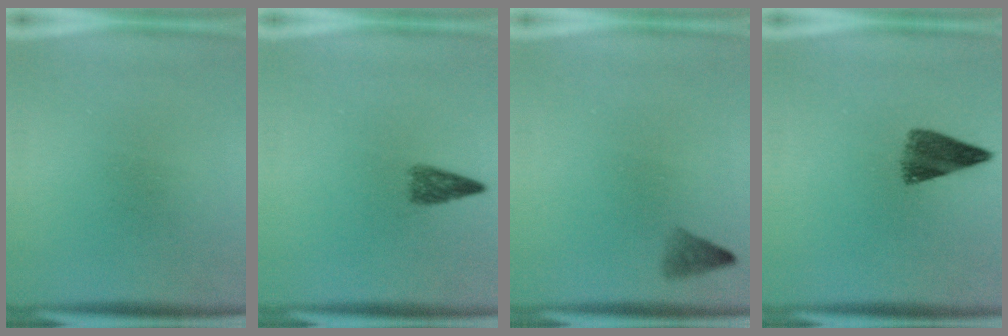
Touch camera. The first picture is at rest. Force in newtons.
{"total": 2.5}
{"total": 1.6}
{"total": 5.7}